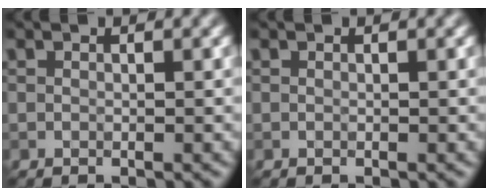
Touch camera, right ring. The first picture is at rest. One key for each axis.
{"total": 0.0}